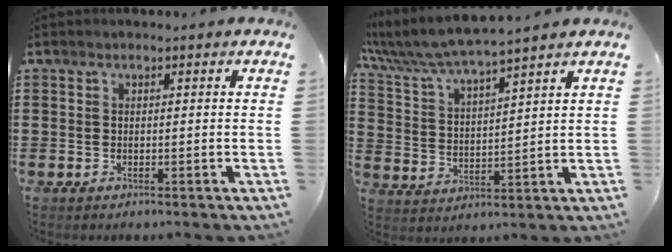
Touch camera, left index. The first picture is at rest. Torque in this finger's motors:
{"motor_torque": [1.53, -0.61, 0.81, 0.21]}